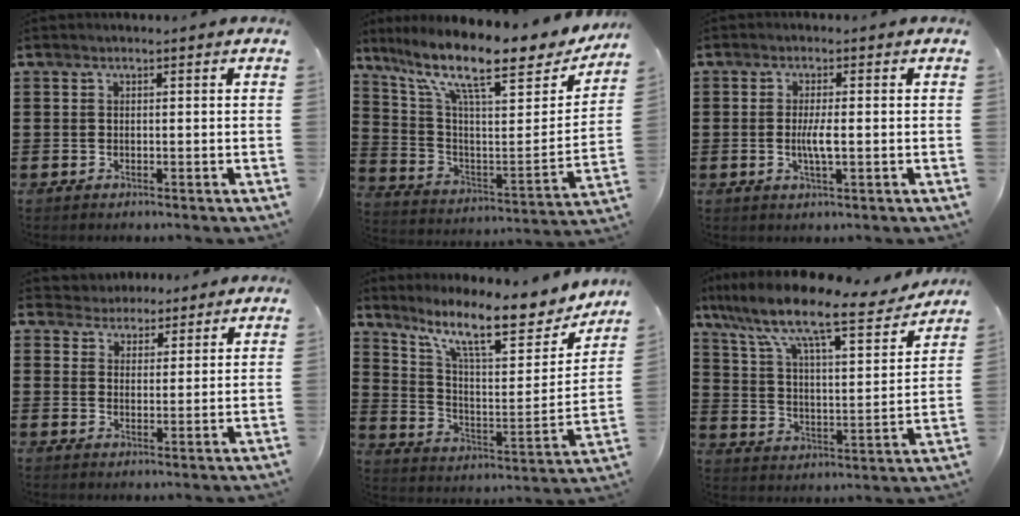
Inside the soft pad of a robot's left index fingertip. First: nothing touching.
{"total": 14.3, "force": [10.1, 3.4, 9.4], "torque": [-0.196, -0.069, 0.164]}
{"total": 3.5, "force": [-0.4, 0.6, 3.4], "torque": [-0.074, -0.007, -0.013]}
{"total": 3.7, "force": [3.3, 1.8, -0.3], "torque": [-0.013, -0.002, 0.060]}
{"total": 13.0, "force": [9.9, 2.6, 8.1], "torque": [-0.160, -0.060, 0.162]}
{"total": 11.5, "force": [9.0, 1.6, 7.0], "torque": [-0.162, -0.058, 0.143]}